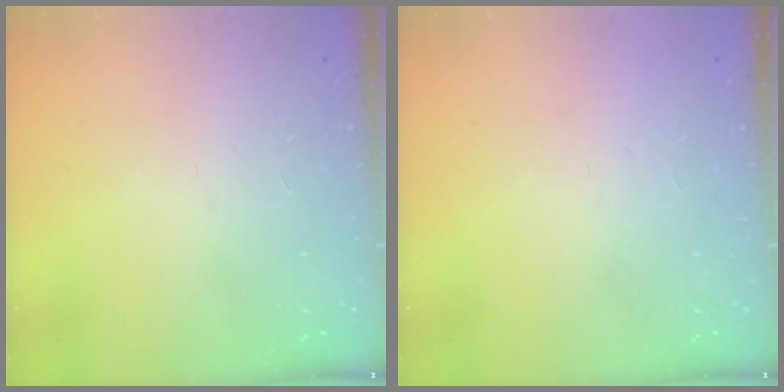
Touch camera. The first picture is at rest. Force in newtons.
{"total": 1.5, "press": 1.5, "slide": 0.1}